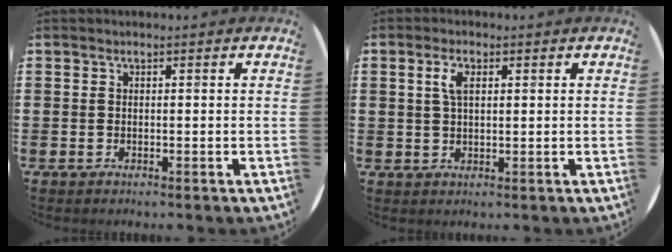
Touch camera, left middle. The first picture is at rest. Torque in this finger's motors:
{"motor_torque": [0.60, -0.11, -0.01, 0.02]}